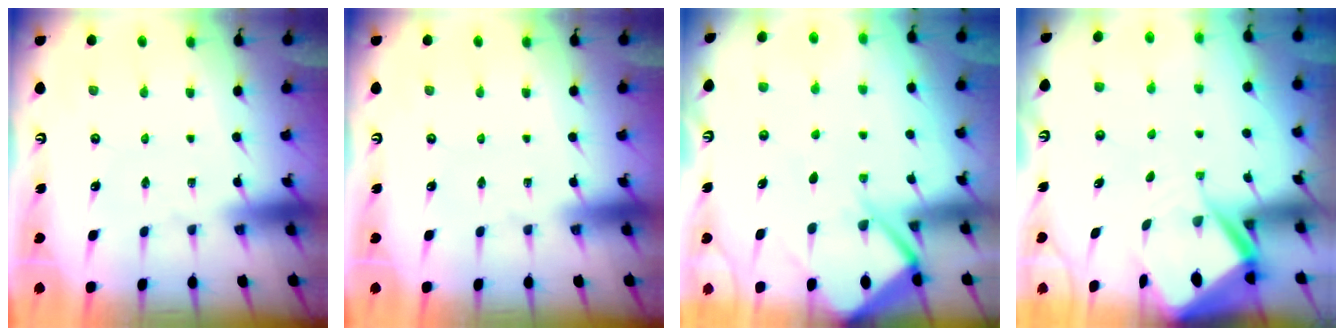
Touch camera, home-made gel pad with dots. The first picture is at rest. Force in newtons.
{"total": 0.0}
{"total": 8.5, "press": 8.5, "slide": 0.7}
{"total": 7.4, "press": 7.4, "slide": 0.7}